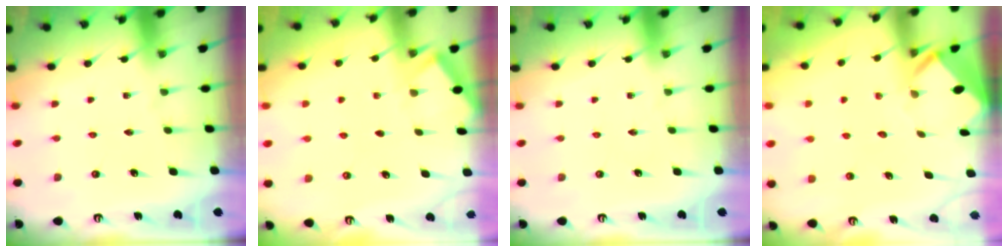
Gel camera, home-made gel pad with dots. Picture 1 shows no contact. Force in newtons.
{"total": 2.7, "press": 2.7, "slide": 0.2}
{"total": 0.0}
{"total": 3.4, "press": 3.4, "slide": 0.1}